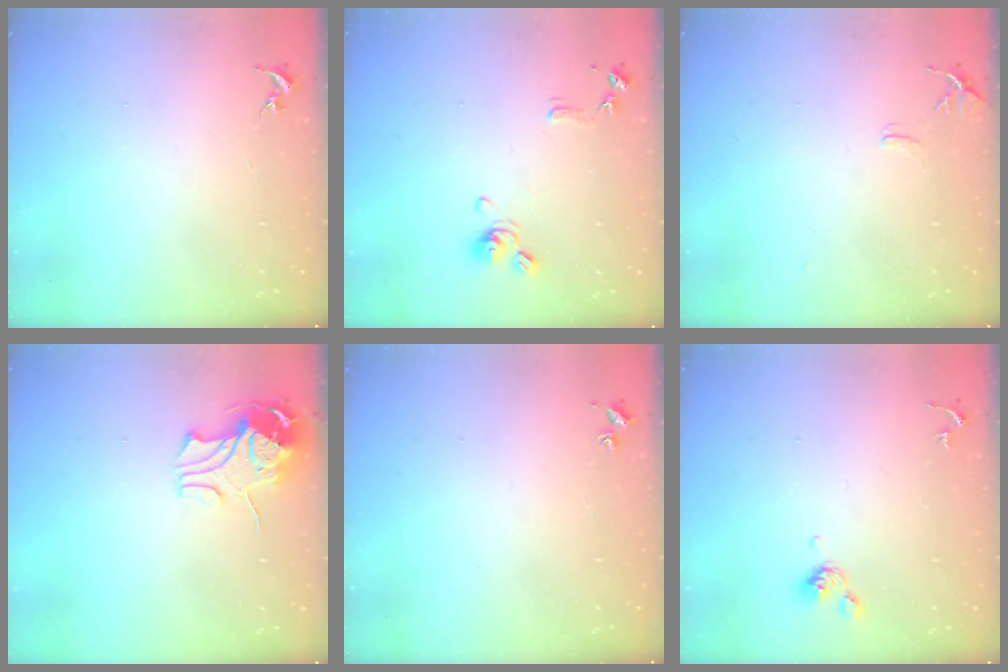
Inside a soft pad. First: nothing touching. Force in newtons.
{"total": 10.0, "press": 9.9, "slide": 1.2}
{"total": 7.1, "press": 7.1, "slide": 0.8}
{"total": 9.4, "press": 9.3, "slide": 1.4}
{"total": 1.9, "press": 1.9, "slide": 0.2}
{"total": 6.1, "press": 5.9, "slide": 1.3}